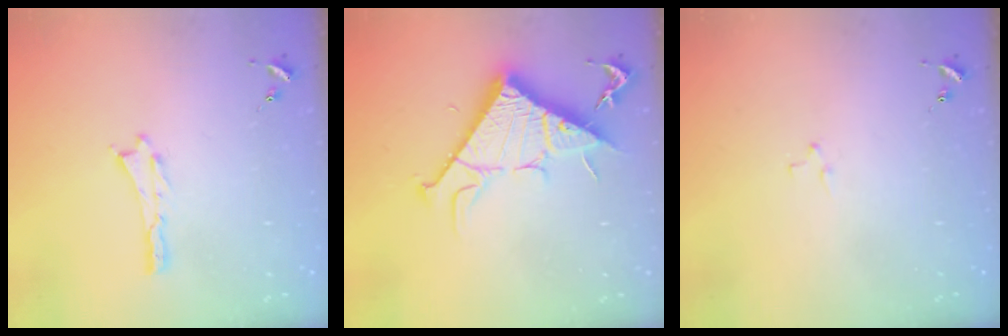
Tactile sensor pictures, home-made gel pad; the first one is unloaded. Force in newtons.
{"total": 11.9, "press": 11.9, "slide": 0.2}
{"total": 2.1, "press": 2.1, "slide": 0.2}